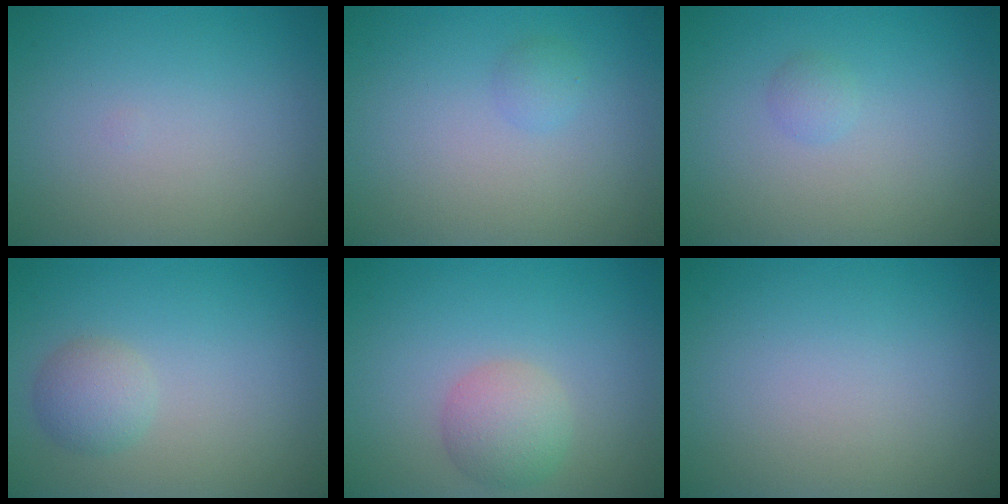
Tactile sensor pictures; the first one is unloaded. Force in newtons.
{"total": 0.9, "press": 0.9, "slide": 0.1}
{"total": 0.8, "press": 0.8, "slide": 0.0}
{"total": 2.2, "press": 2.2, "slide": 0.1}
{"total": 3.0, "press": 3.0, "slide": 0.2}
{"total": 0.0}